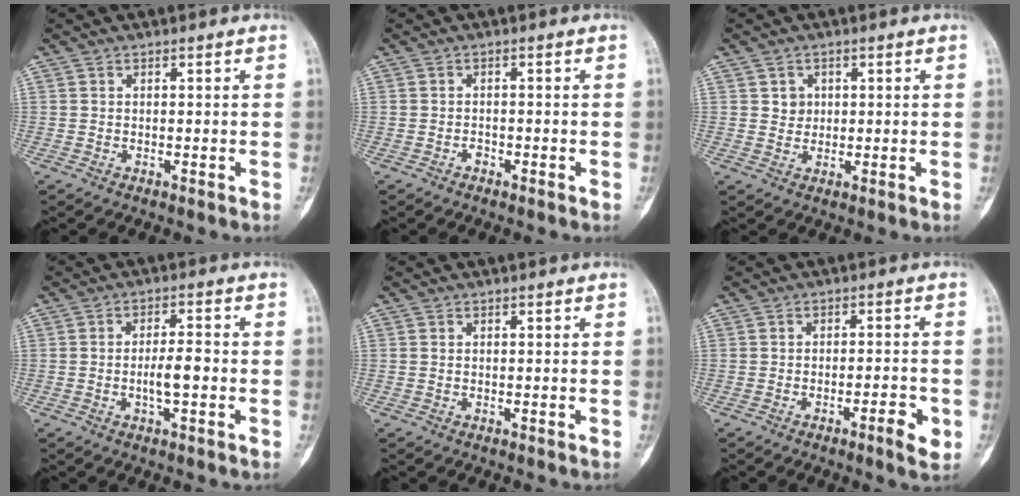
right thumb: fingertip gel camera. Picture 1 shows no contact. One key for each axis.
{"total": 0.9, "fx": -0.6, "fy": 0.5, "fz": 0.3, "tx": -0.001, "ty": 0.003, "tz": -0.013}
{"total": 2.0, "fx": 0.7, "fy": 1.9, "fz": 0.6, "tx": 0.002, "ty": -0.001, "tz": 0.010}
{"total": 4.9, "fx": -1.0, "fy": 1.5, "fz": 4.5, "tx": -0.076, "ty": 0.011, "tz": -0.020}
{"total": 0.0}
{"total": 4.7, "fx": -2.0, "fy": 1.1, "fz": 4.1, "tx": -0.057, "ty": 0.010, "tz": -0.029}